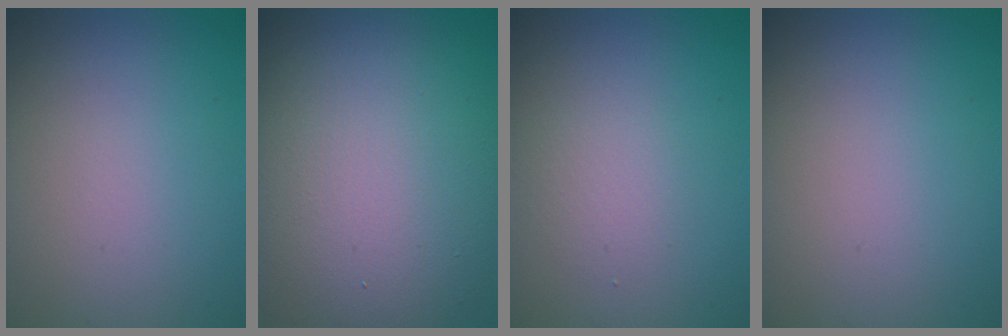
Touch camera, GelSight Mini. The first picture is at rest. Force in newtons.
{"total": 15.3, "press": 15.2, "slide": 0.8}
{"total": 1.8, "press": 1.8, "slide": 0.1}
{"total": 0.0}